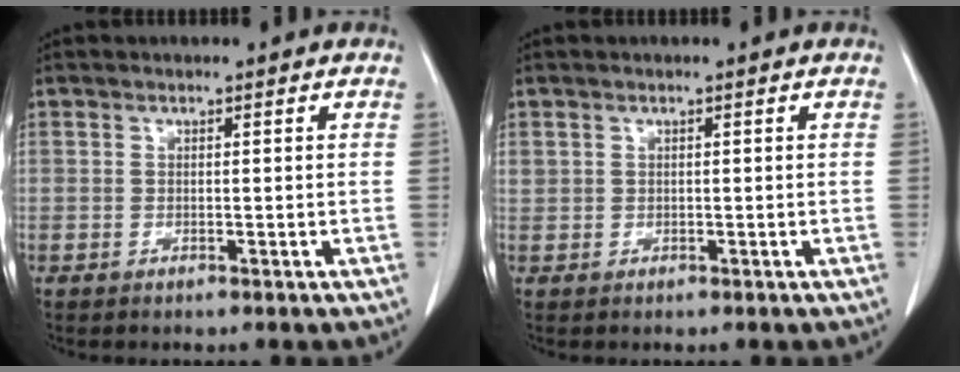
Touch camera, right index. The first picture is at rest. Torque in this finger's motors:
{"motor_torque": [0.13, 0.19, 0.09, 0.04]}